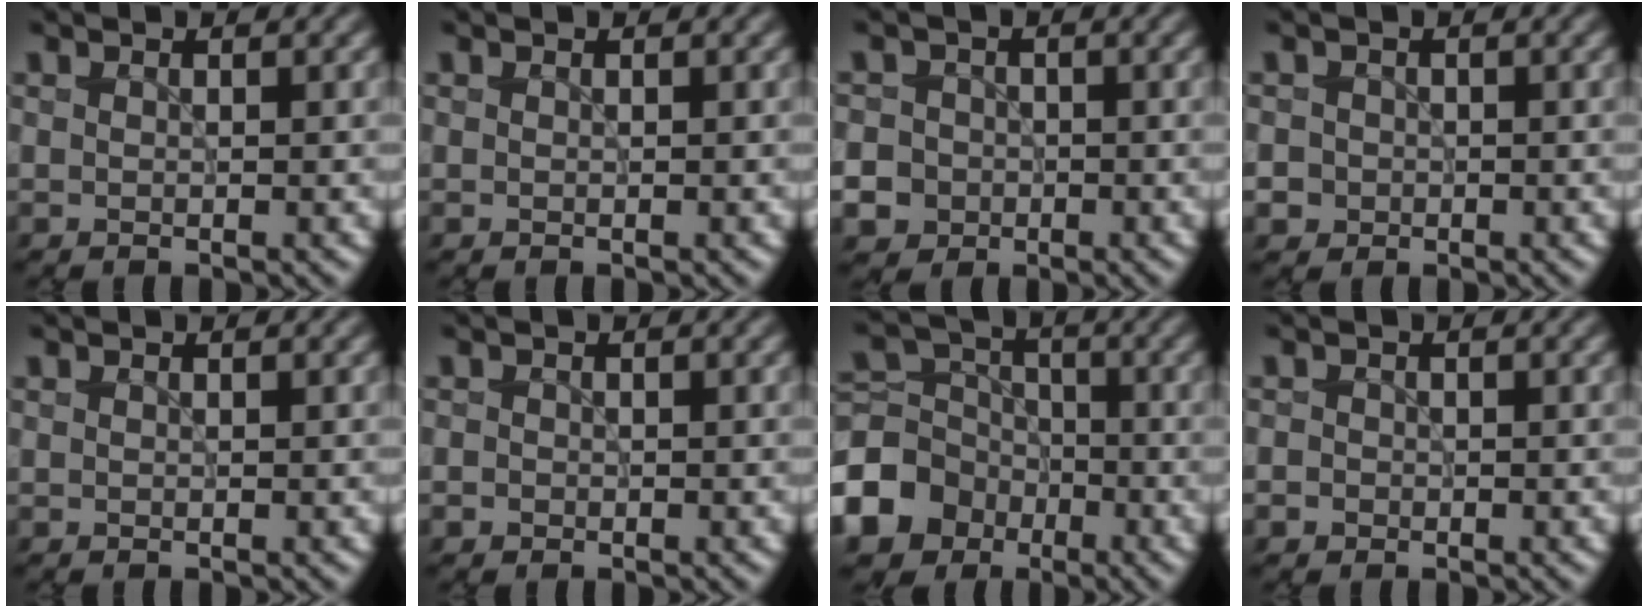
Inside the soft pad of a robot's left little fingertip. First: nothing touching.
{"total": 0.0}
{"total": 9.4, "force": [-3.7, 8.4, 2.2], "torque": [-0.053, -0.021, -0.096]}
{"total": 2.5, "force": [-0.8, 2.3, 0.5], "torque": [0.005, 0.004, -0.022]}
{"total": 0.0}
{"total": 0.6, "force": [-0.3, 0.5, 0.1], "torque": [0.002, -0.004, -0.005]}
{"total": 8.4, "force": [-4.0, 6.8, 2.8], "torque": [-0.078, -0.002, -0.094]}
{"total": 0.9, "force": [-0.4, 0.8, 0.2], "torque": [0.004, -0.004, -0.006]}